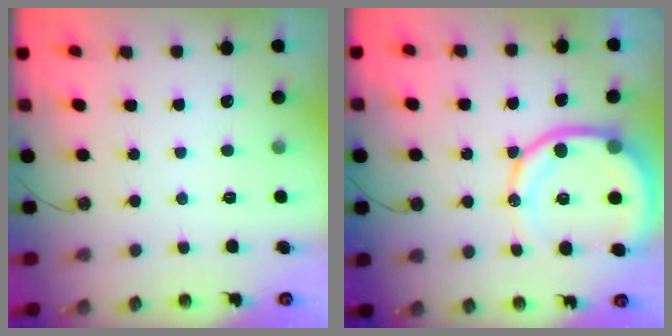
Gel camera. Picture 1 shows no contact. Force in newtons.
{"total": 15.0, "press": 14.9, "slide": 1.6}